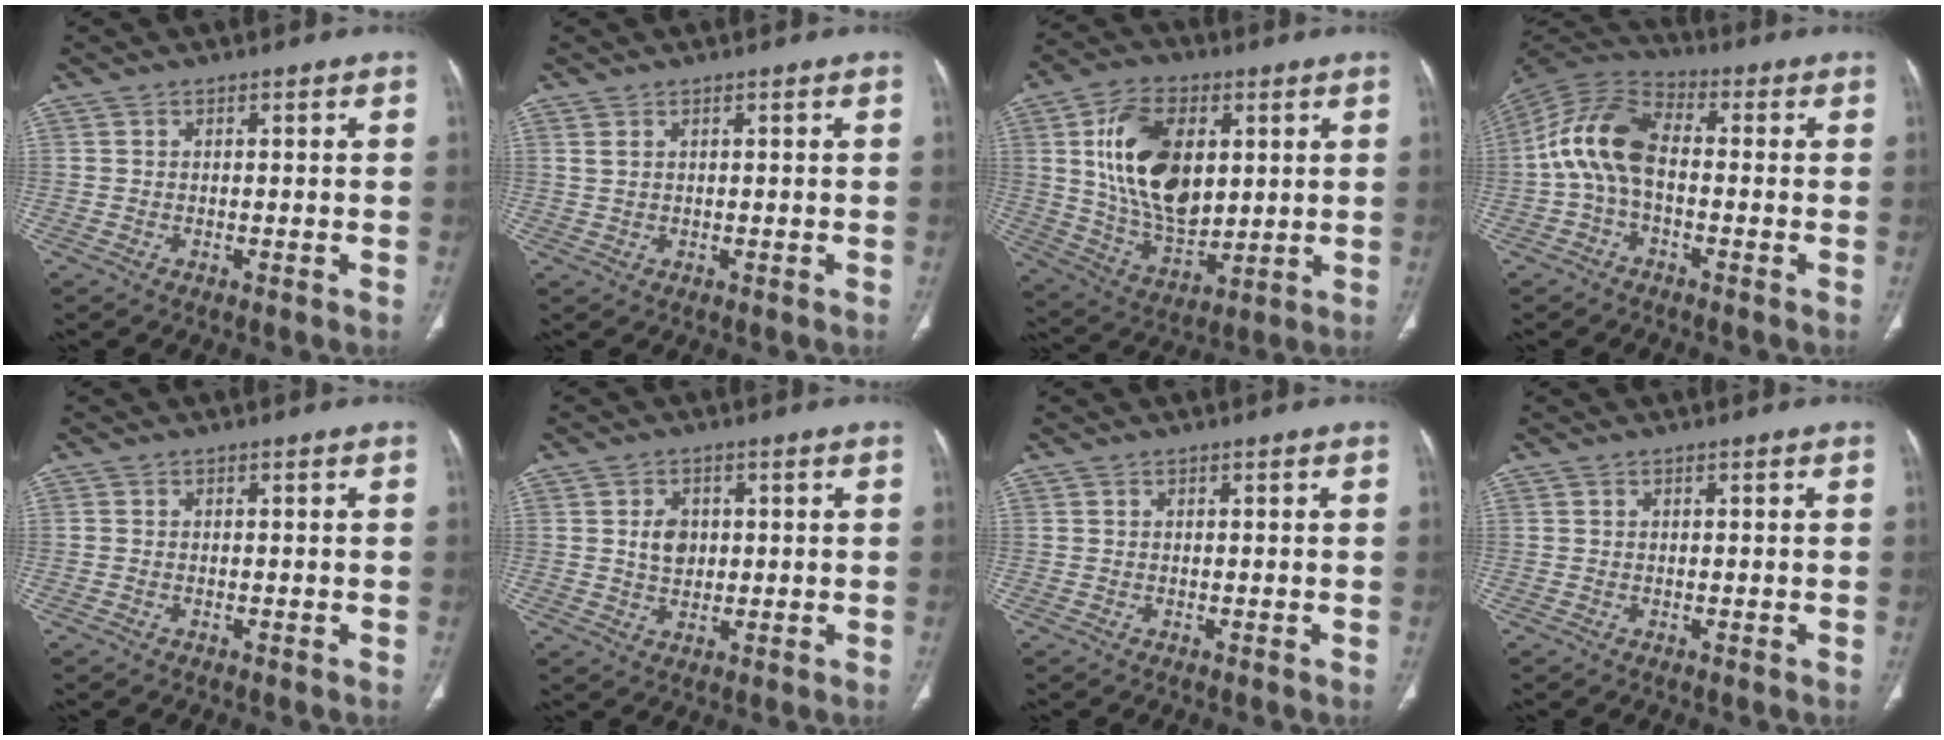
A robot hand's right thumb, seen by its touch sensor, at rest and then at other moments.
{"total": 1.2, "force": [0.8, 0.5, 0.9], "torque": [-0.021, 0.005, 0.023]}
{"total": 19.2, "force": [4.4, 11.5, 14.7], "torque": [-0.236, -0.017, 0.089]}
{"total": 11.5, "force": [-1.1, 6.5, 9.4], "torque": [-0.187, 0.032, -0.033]}
{"total": 0.0}
{"total": 4.3, "force": [0.7, 3.3, 2.7], "torque": [-0.030, -0.004, 0.014]}
{"total": 0.0}
{"total": 0.0}